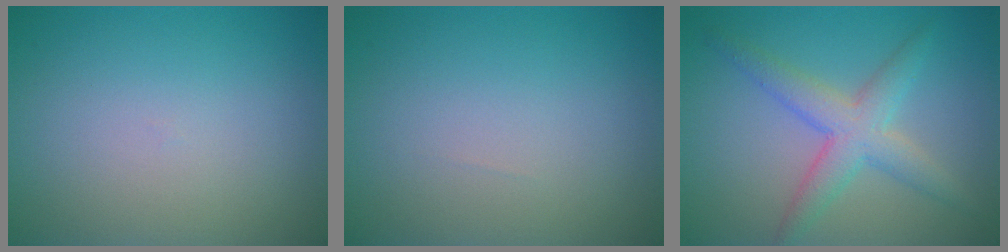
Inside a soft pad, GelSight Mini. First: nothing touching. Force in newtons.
{"total": 0.0}
{"total": 4.1, "press": 4.1, "slide": 0.1}